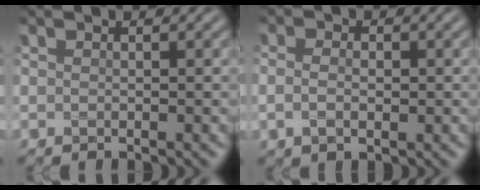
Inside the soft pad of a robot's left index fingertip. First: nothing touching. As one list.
[{"total": 2.4, "force": [-0.1, 1.6, 1.8], "torque": [-0.030, -0.001, -0.007]}]